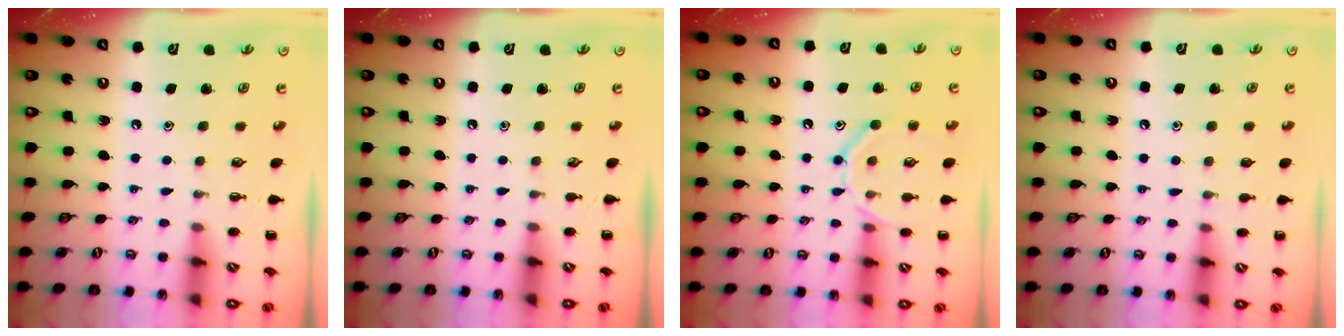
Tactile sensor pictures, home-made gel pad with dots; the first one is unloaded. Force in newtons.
{"total": 0.0}
{"total": 12.2, "press": 12.1, "slide": 1.0}
{"total": 2.6, "press": 2.4, "slide": 1.0}